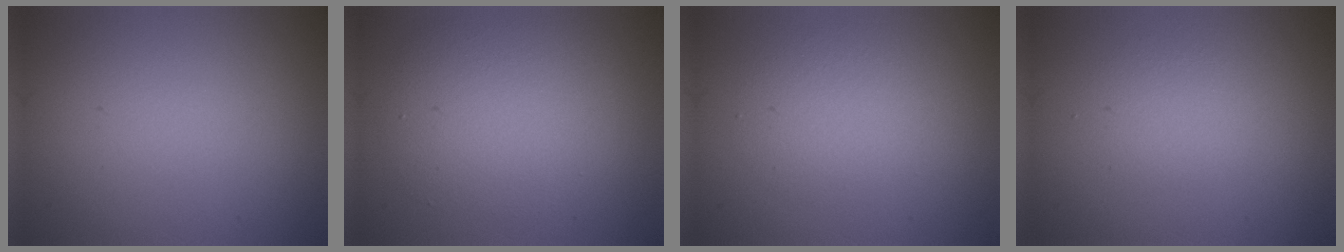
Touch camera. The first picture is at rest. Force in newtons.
{"total": 5.1, "press": 5.1, "slide": 0.3}
{"total": 2.9, "press": 2.9, "slide": 0.2}
{"total": 1.5, "press": 1.5, "slide": 0.1}